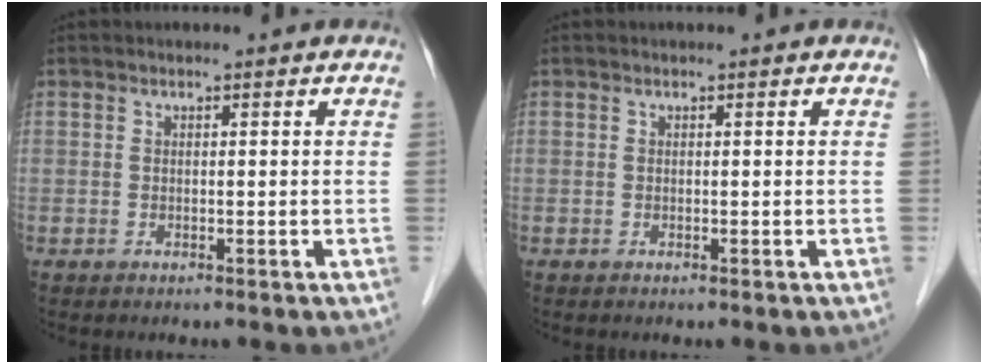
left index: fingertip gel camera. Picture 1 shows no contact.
{"total": 0.0}